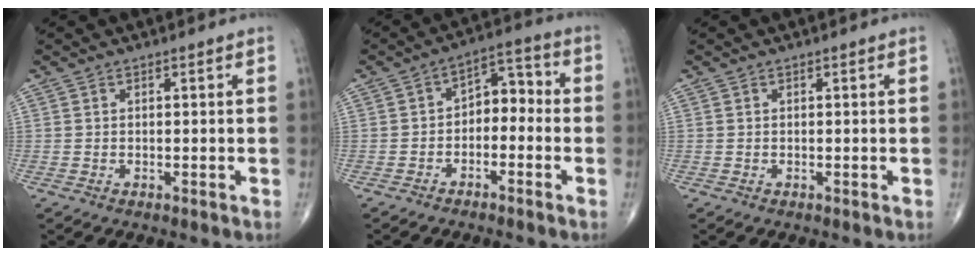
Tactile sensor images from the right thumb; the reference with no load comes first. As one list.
[{"total": 6.8, "force": [-1.6, 4.4, 4.9], "torque": [-0.046, 0.045, -0.040]}, {"total": 0.0}]